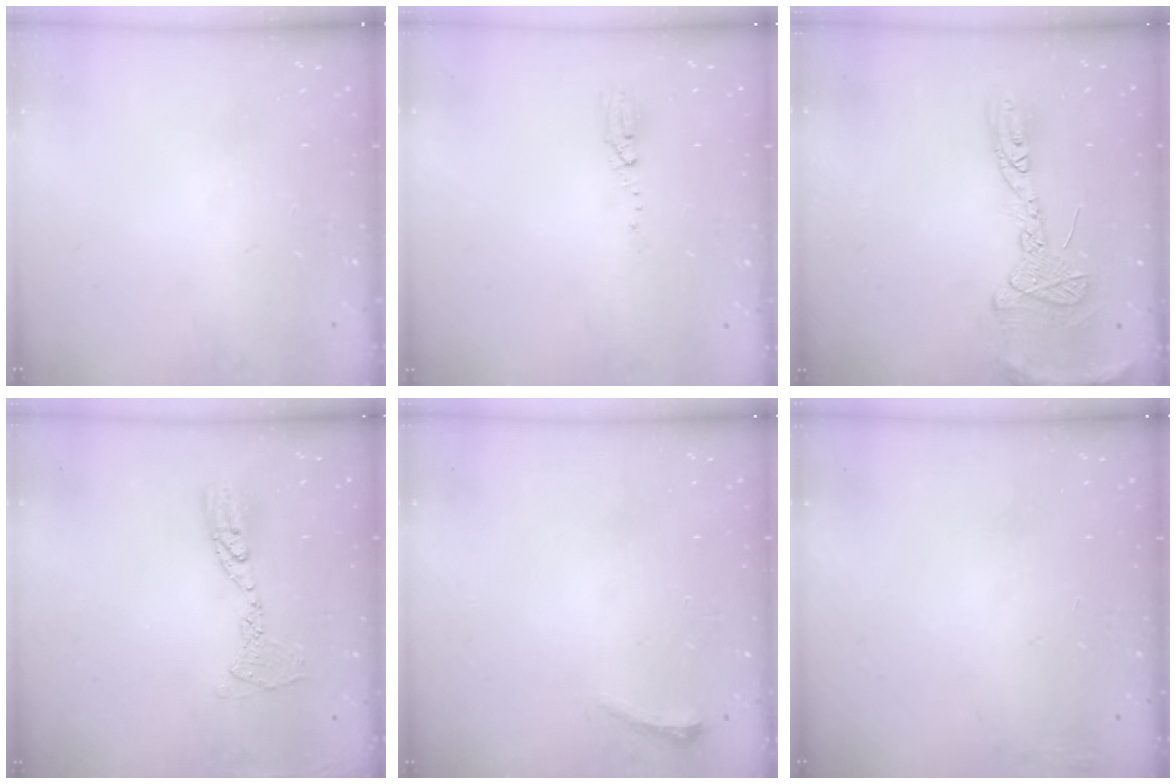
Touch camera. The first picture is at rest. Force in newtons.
{"total": 14.6, "press": 5.0, "slide": 13.7}
{"total": 14.7, "press": 14.6, "slide": 1.4}
{"total": 10.3, "press": 10.3, "slide": 1.0}
{"total": 4.2, "press": 3.9, "slide": 1.7}
{"total": 3.9, "press": 3.6, "slide": 1.5}